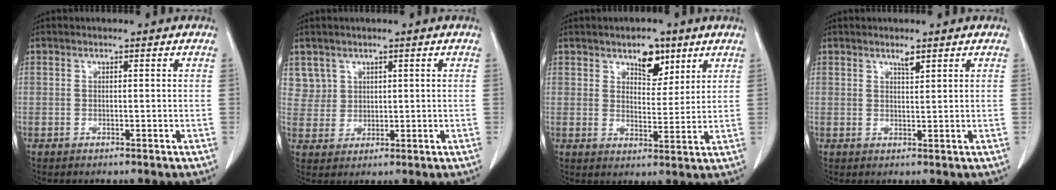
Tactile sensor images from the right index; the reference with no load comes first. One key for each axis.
{"total": 3.8, "fx": 2.1, "fy": 3.1, "fz": -0.4, "tx": 0.023, "ty": 0.004, "tz": 0.041}
{"total": 5.7, "fx": 3.6, "fy": 3.0, "fz": 3.3, "tx": -0.044, "ty": 0.002, "tz": 0.057}
{"total": 1.4, "fx": 1.1, "fy": 0.2, "fz": 0.9, "tx": -0.019, "ty": -0.003, "tz": 0.022}